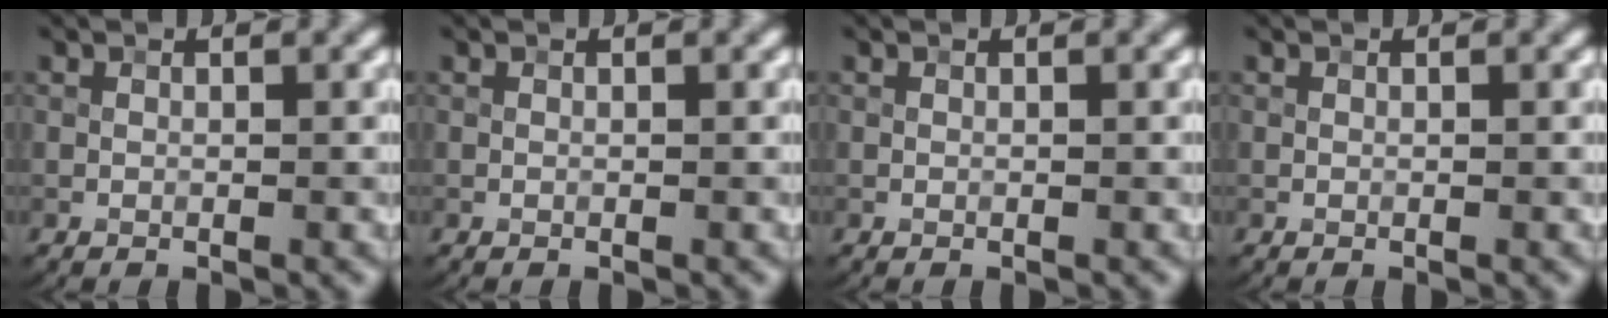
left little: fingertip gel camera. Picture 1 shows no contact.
{"total": 0.0}
{"total": 0.0}
{"total": 0.0}